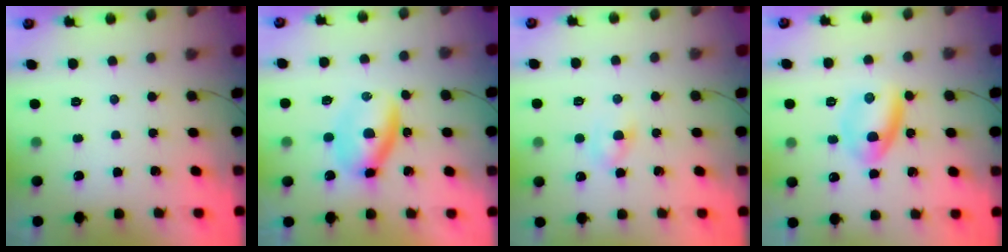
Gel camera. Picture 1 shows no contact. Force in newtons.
{"total": 6.2, "press": 6.2, "slide": 0.6}
{"total": 2.2, "press": 2.1, "slide": 0.9}
{"total": 7.1, "press": 7.0, "slide": 1.3}